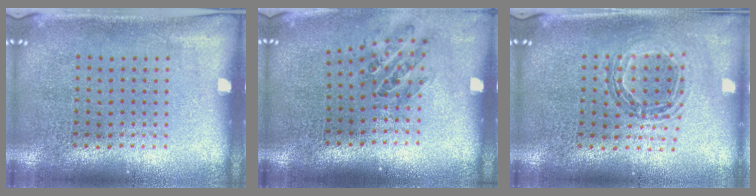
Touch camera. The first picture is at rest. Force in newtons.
{"total": 1.0, "press": 1.0, "slide": 0.3}
{"total": 0.8, "press": 0.8, "slide": 0.1}